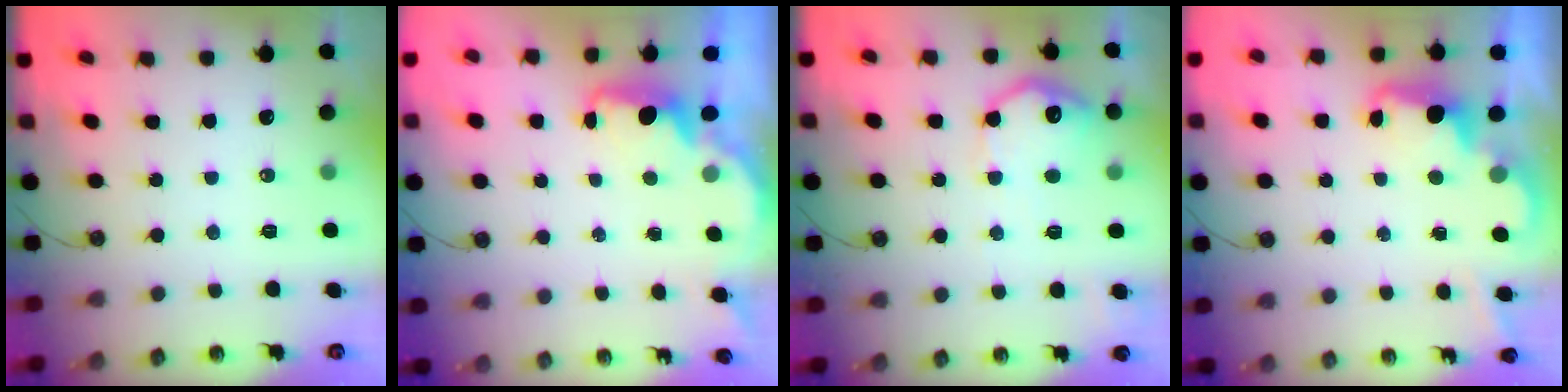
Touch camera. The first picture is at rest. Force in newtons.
{"total": 1.8, "press": 1.7, "slide": 0.7}
{"total": 14.0, "press": 14.0, "slide": 0.8}
{"total": 2.5, "press": 2.5, "slide": 0.5}